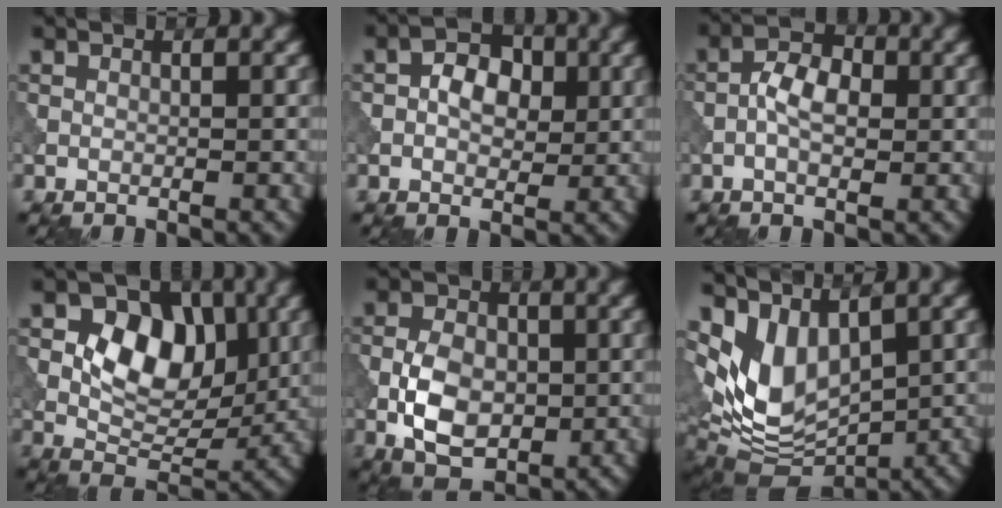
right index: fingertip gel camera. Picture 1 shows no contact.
{"total": 3.5, "force": [-0.1, 2.5, 2.6], "torque": [-0.040, 0.004, -0.010]}
{"total": 3.4, "force": [-0.7, 1.8, 2.7], "torque": [-0.052, 0.005, -0.020]}
{"total": 6.9, "force": [1.0, 4.7, 5.0], "torque": [-0.070, -0.004, 0.014]}
{"total": 6.4, "force": [-1.3, 4.1, 4.8], "torque": [-0.088, -0.001, -0.031]}
{"total": 7.3, "force": [1.4, 4.4, 5.7], "torque": [-0.116, -0.024, 0.035]}